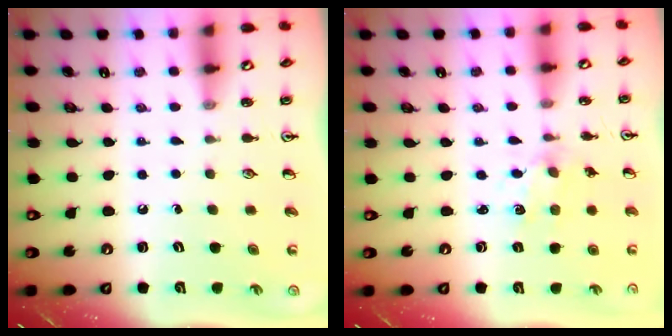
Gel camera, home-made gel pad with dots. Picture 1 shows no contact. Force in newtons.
{"total": 2.0, "press": 2.0, "slide": 0.5}